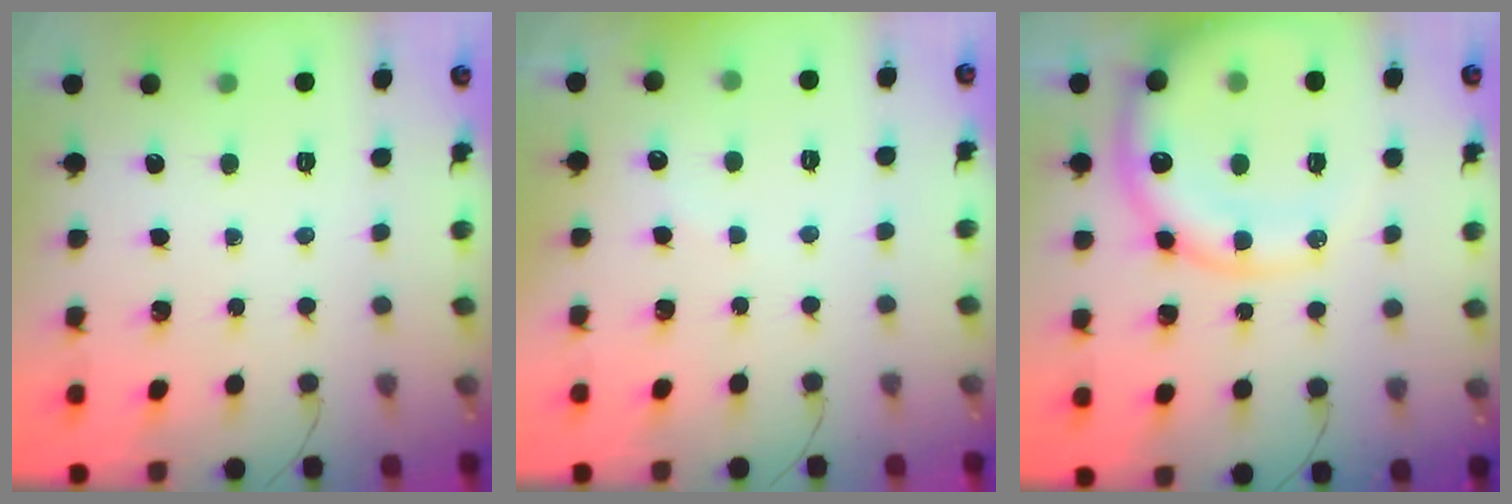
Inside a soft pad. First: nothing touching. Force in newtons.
{"total": 5.3, "press": 5.2, "slide": 1.0}
{"total": 19.5, "press": 19.1, "slide": 4.0}